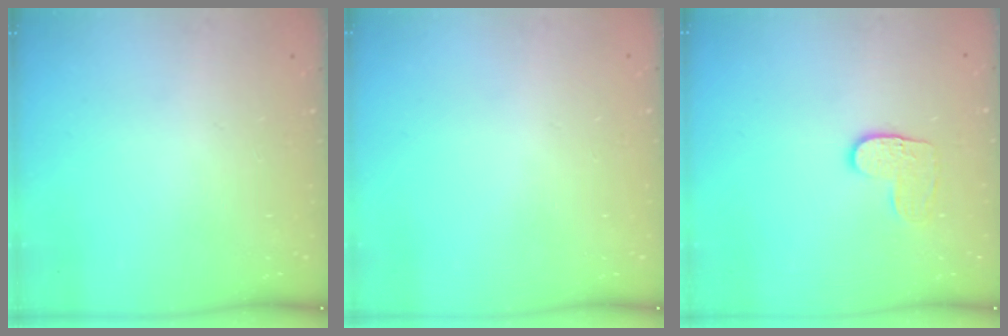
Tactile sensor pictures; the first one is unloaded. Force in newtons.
{"total": 0.5, "press": 0.5, "slide": 0.1}
{"total": 5.5, "press": 5.5, "slide": 0.4}